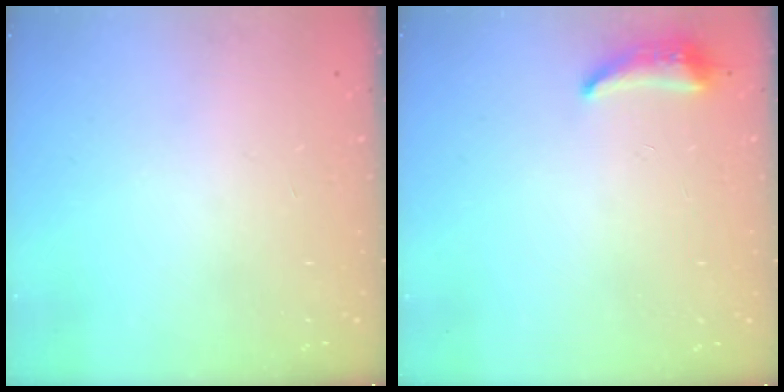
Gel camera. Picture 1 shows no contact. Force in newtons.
{"total": 6.4, "press": 6.4, "slide": 0.8}